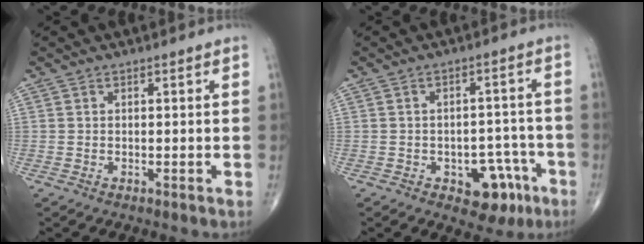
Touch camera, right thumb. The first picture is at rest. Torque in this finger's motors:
{"motor_torque": [1.00, 0.63, 0.24, -0.85, -0.02]}